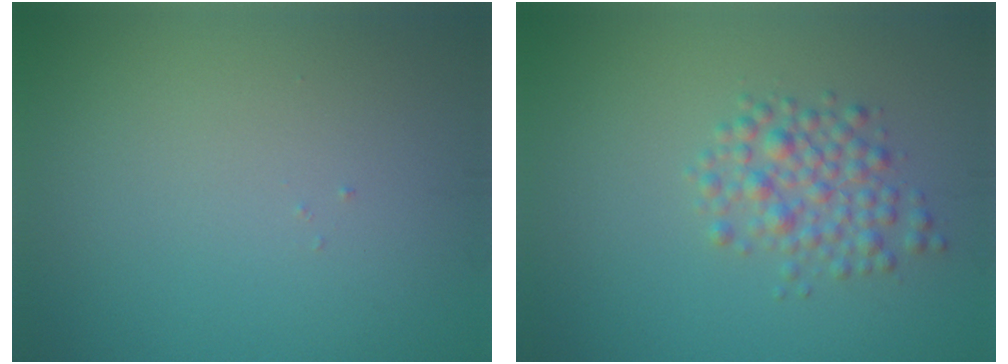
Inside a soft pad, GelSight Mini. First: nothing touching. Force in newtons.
{"total": 3.0, "press": 3.0, "slide": 0.1}